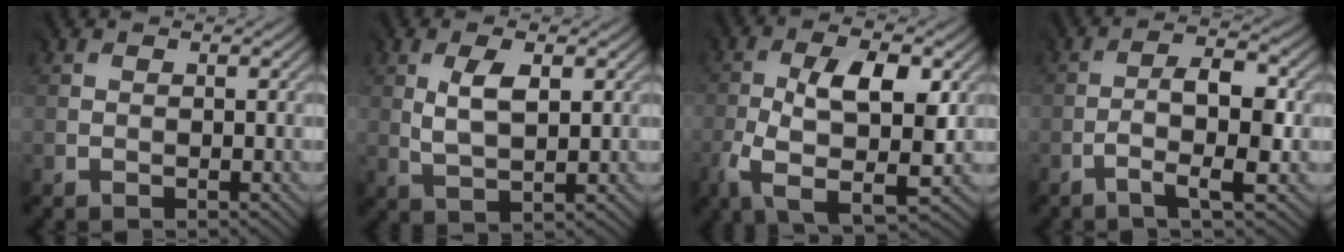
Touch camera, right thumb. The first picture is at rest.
{"total": 4.1, "force": [1.4, 1.6, 3.4], "torque": [-0.074, -0.003, 0.034]}
{"total": 9.3, "force": [-2.1, 3.9, 8.2], "torque": [-0.161, -0.010, -0.038]}
{"total": 5.0, "force": [-2.0, 0.9, 4.4], "torque": [-0.075, 0.011, -0.040]}